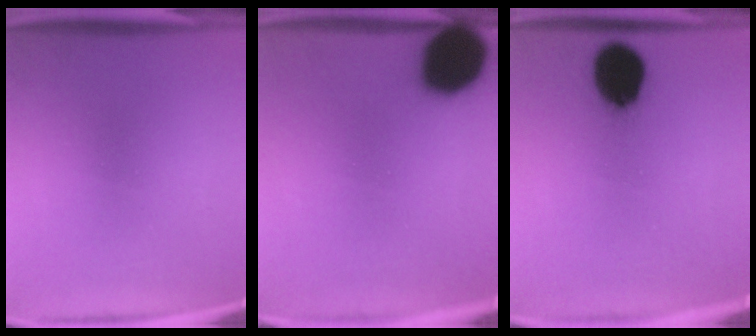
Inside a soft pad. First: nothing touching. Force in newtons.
{"total": 18.7}
{"total": 13.5}